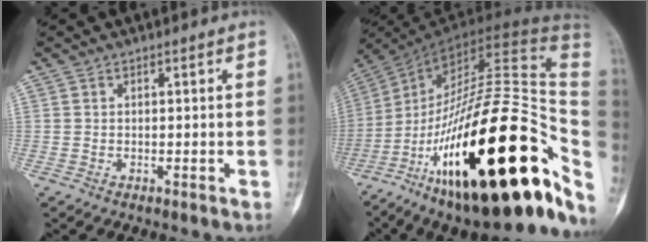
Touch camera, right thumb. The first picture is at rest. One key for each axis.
{"total": 43.5, "fx": -13.1, "fy": 16.4, "fz": 38.1, "tx": -0.518, "ty": 0.085, "tz": -0.204}